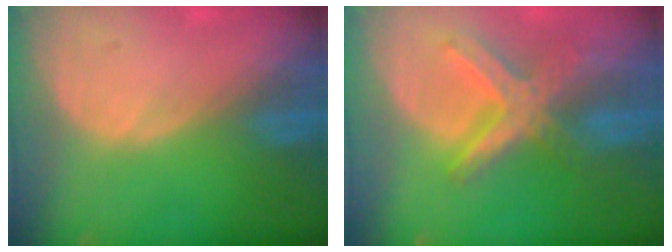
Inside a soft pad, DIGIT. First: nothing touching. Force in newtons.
{"total": 8.1, "press": 7.0, "slide": 4.1}